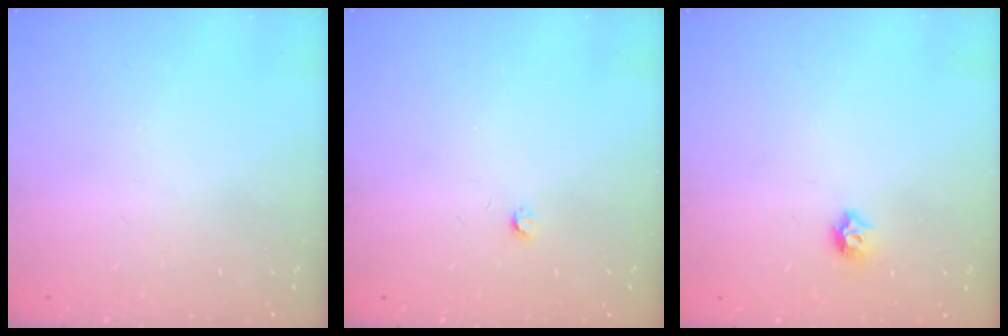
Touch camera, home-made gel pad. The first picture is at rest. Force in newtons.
{"total": 2.5, "press": 2.5, "slide": 0.4}
{"total": 5.5, "press": 5.4, "slide": 0.9}